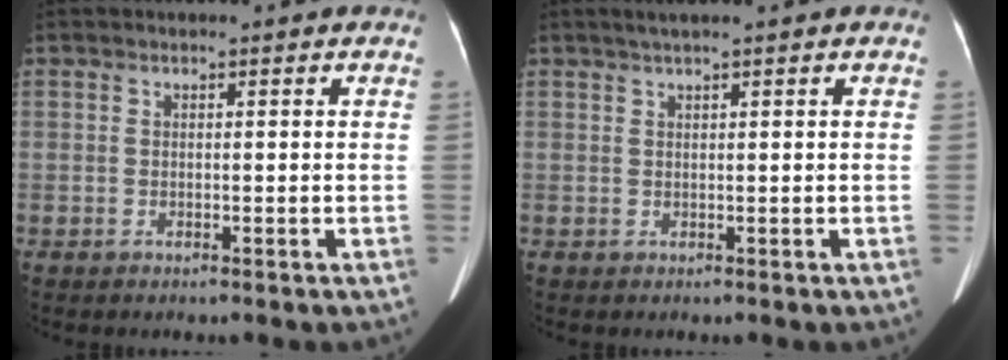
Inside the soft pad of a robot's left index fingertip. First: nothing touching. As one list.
[{"total": 1.8, "force": [1.2, -0.3, 1.3], "torque": [-0.026, 0.010, 0.026]}]